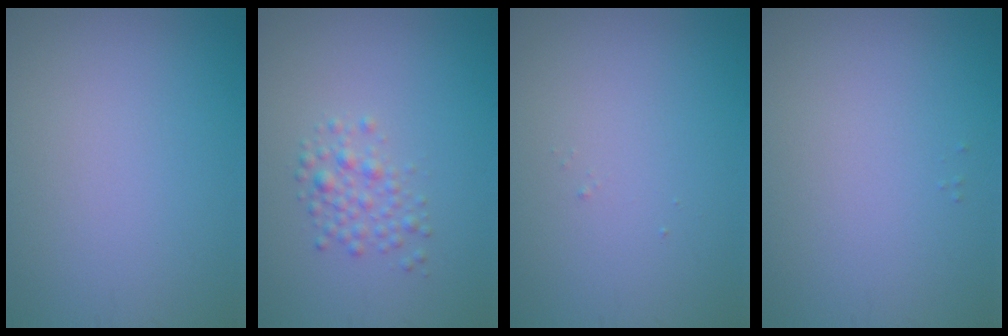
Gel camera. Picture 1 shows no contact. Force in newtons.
{"total": 2.1, "press": 2.1, "slide": 0.1}
{"total": 0.0}
{"total": 0.0}